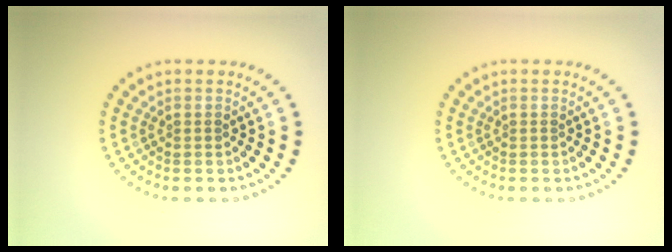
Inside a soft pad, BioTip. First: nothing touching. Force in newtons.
{"total": 0.0}